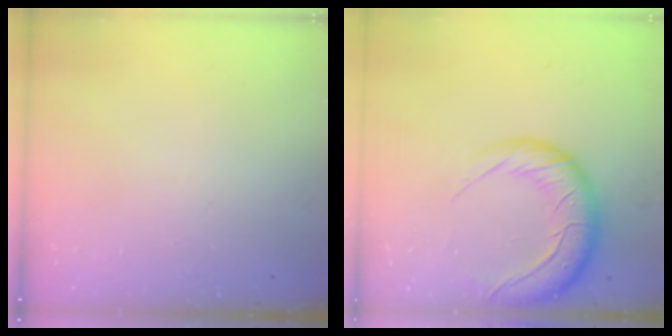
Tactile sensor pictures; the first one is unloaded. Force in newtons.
{"total": 19.3, "press": 18.6, "slide": 5.1}